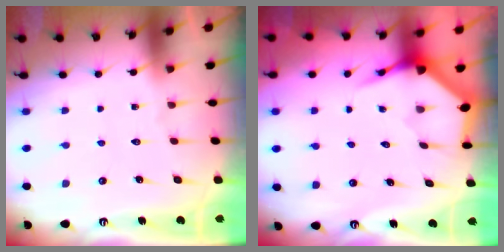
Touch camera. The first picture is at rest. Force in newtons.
{"total": 3.9, "press": 3.9, "slide": 0.5}